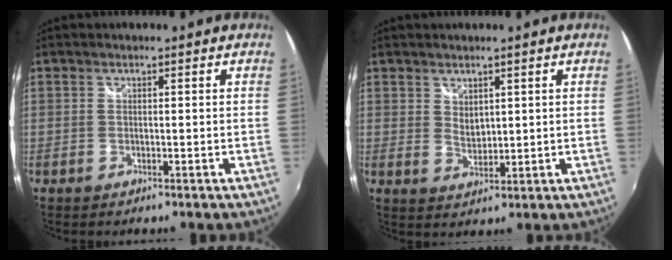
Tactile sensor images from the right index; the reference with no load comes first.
{"total": 2.8, "force": [1.7, 1.7, 1.4], "torque": [-0.018, -0.003, 0.031]}